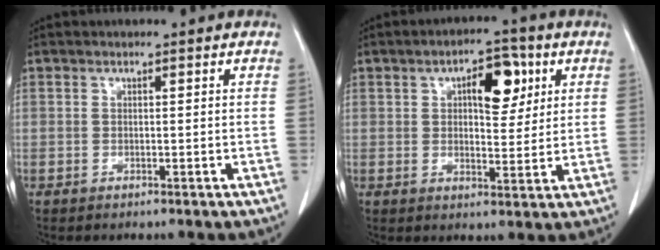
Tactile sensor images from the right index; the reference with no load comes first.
{"total": 8.6, "force": [3.0, 3.9, 7.0], "torque": [-0.105, 0.018, 0.049]}